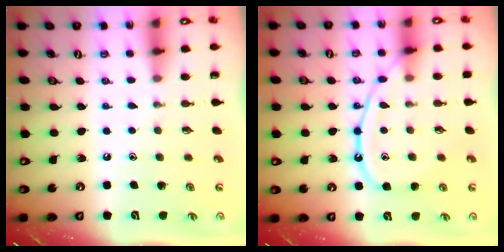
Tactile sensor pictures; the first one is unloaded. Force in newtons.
{"total": 12.1, "press": 12.0, "slide": 1.5}